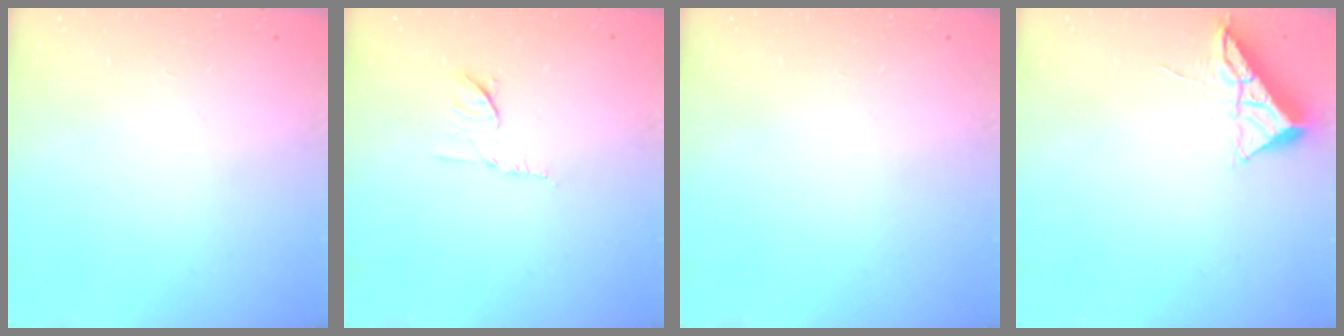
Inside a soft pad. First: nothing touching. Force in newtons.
{"total": 6.6, "press": 6.5, "slide": 0.9}
{"total": 0.0}
{"total": 6.0, "press": 5.9, "slide": 0.6}